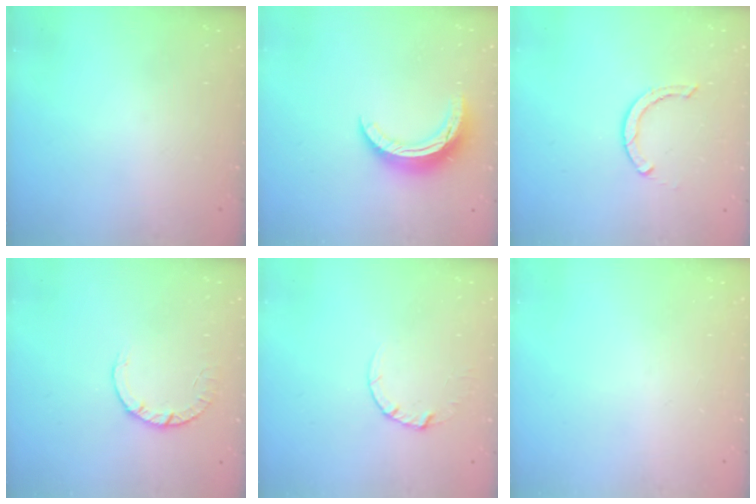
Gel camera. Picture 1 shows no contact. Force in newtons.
{"total": 10.3, "press": 10.3, "slide": 0.3}
{"total": 2.6, "press": 2.6, "slide": 0.1}
{"total": 2.8, "press": 2.8, "slide": 0.4}
{"total": 2.7, "press": 2.7, "slide": 0.2}
{"total": 0.0}